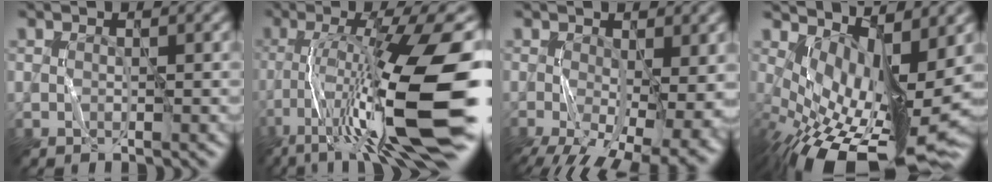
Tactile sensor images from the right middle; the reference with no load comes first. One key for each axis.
{"total": 14.6, "fx": -5.8, "fy": 2.5, "fz": 13.2, "tx": -0.219, "ty": 0.008, "tz": -0.083}
{"total": 13.7, "fx": -3.7, "fy": 6.6, "fz": 11.4, "tx": -0.189, "ty": -0.044, "tz": -0.030}
{"total": 11.3, "fx": -2.3, "fy": 4.7, "fz": 10.1, "tx": -0.175, "ty": -0.025, "tz": -0.014}